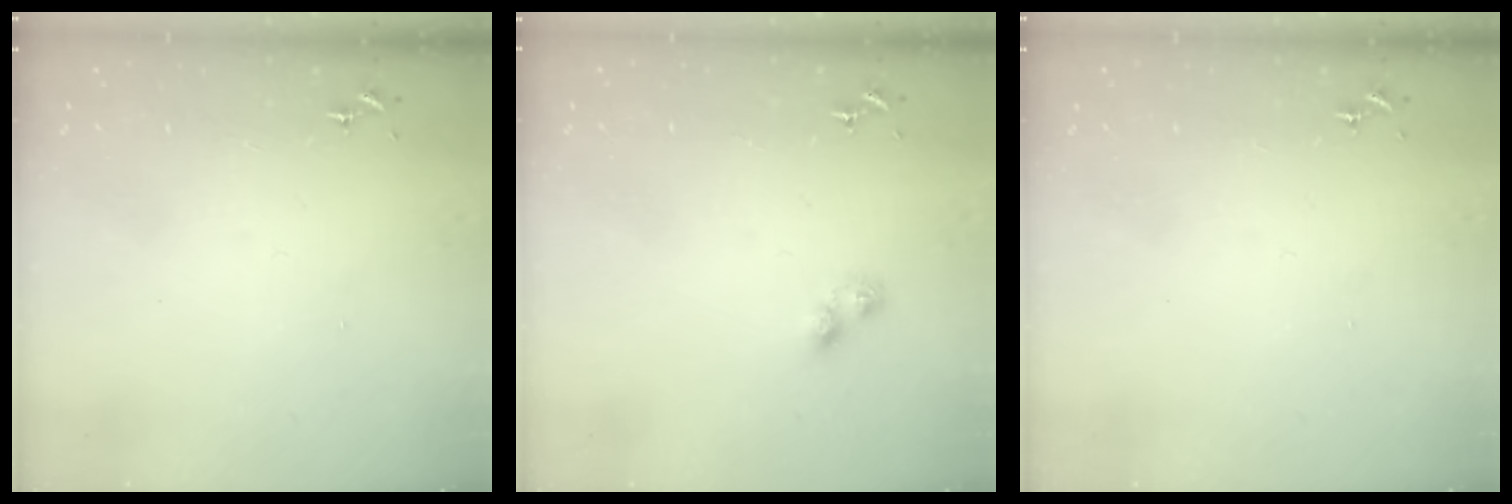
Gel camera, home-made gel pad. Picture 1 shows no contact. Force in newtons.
{"total": 2.8, "press": 2.8, "slide": 0.5}
{"total": 0.0}